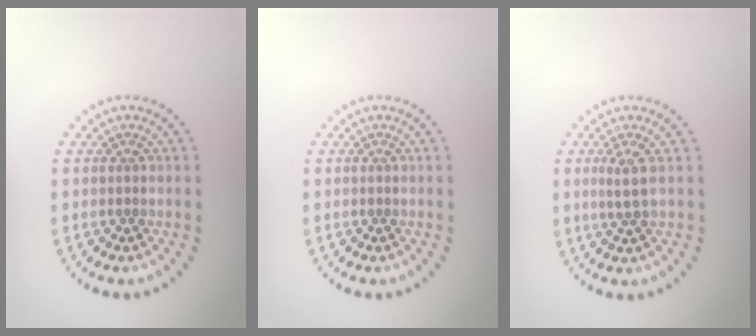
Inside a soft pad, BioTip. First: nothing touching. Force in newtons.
{"total": 0.0}
{"total": 1.6, "press": 1.3, "slide": 0.9}